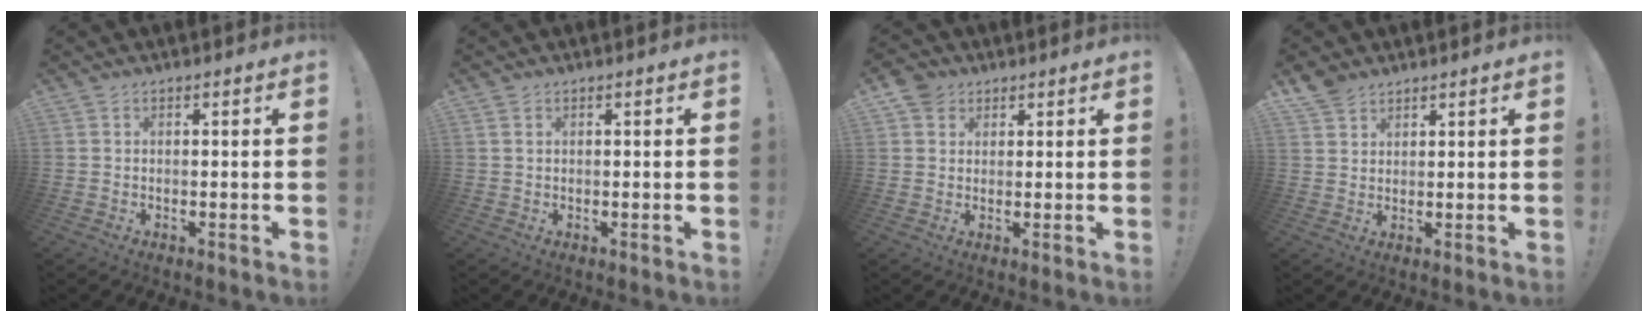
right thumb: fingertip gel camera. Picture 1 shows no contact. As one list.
[{"total": 0.8, "force": [0.5, 0.4, 0.5], "torque": [-0.006, -0.001, 0.008]}, {"total": 4.6, "force": [2.5, 3.8, 1.0], "torque": [-0.012, -0.010, 0.047]}, {"total": 4.4, "force": [3.6, 2.3, 1.2], "torque": [-0.020, -0.020, 0.069]}]